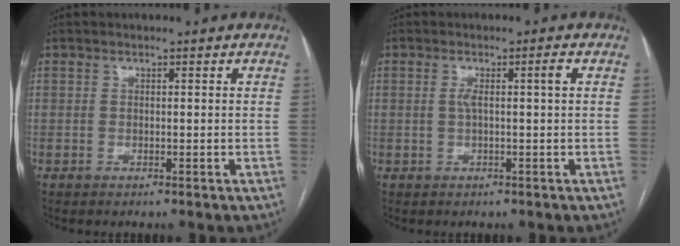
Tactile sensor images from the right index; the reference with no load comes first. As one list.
[{"total": 2.6, "force": [0.4, -0.1, 2.6], "torque": [-0.047, 0.007, 0.009]}]